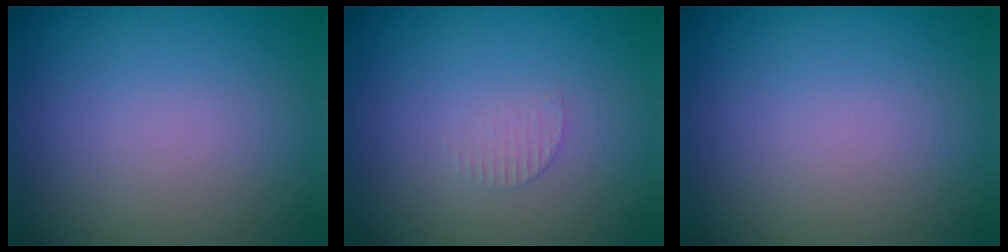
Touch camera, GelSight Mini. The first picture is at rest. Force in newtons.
{"total": 0.8, "press": 0.8, "slide": 0.2}
{"total": 0.0}